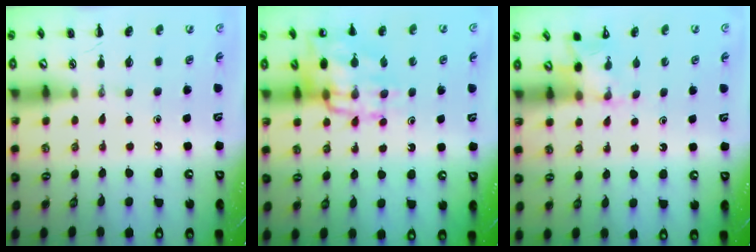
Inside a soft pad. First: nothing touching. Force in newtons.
{"total": 15.2, "press": 14.8, "slide": 3.3}
{"total": 3.1, "press": 3.0, "slide": 0.8}